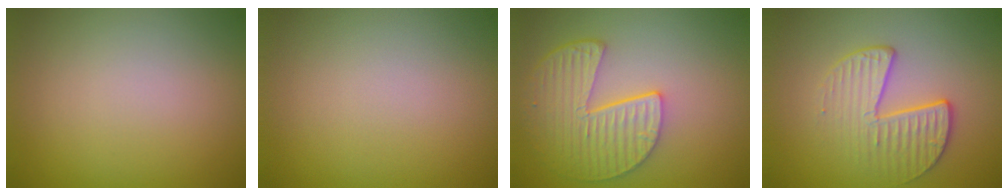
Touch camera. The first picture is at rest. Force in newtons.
{"total": 0.0}
{"total": 5.4, "press": 4.4, "slide": 3.2}
{"total": 3.0, "press": 2.4, "slide": 1.8}